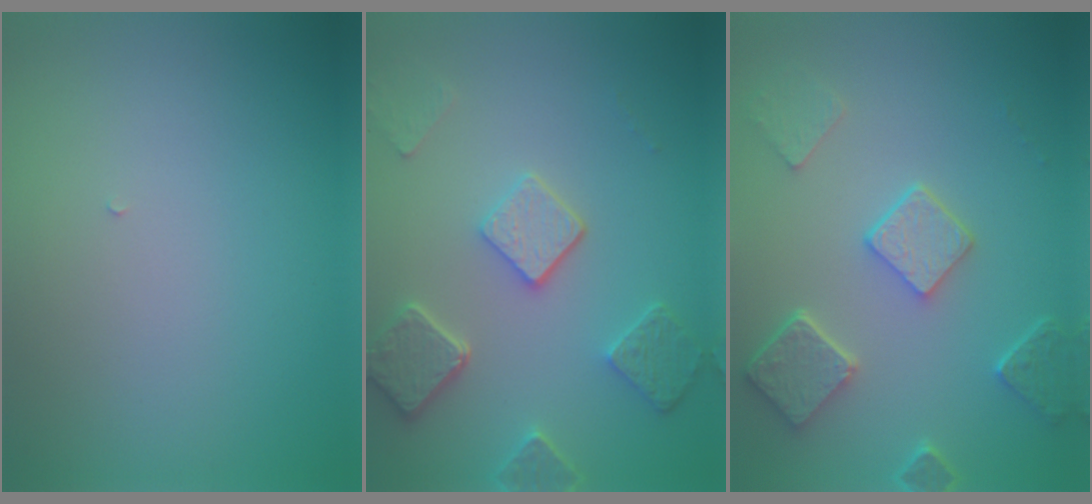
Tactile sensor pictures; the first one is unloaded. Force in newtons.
{"total": 5.0, "press": 3.9, "slide": 3.1}
{"total": 5.0, "press": 3.9, "slide": 3.1}